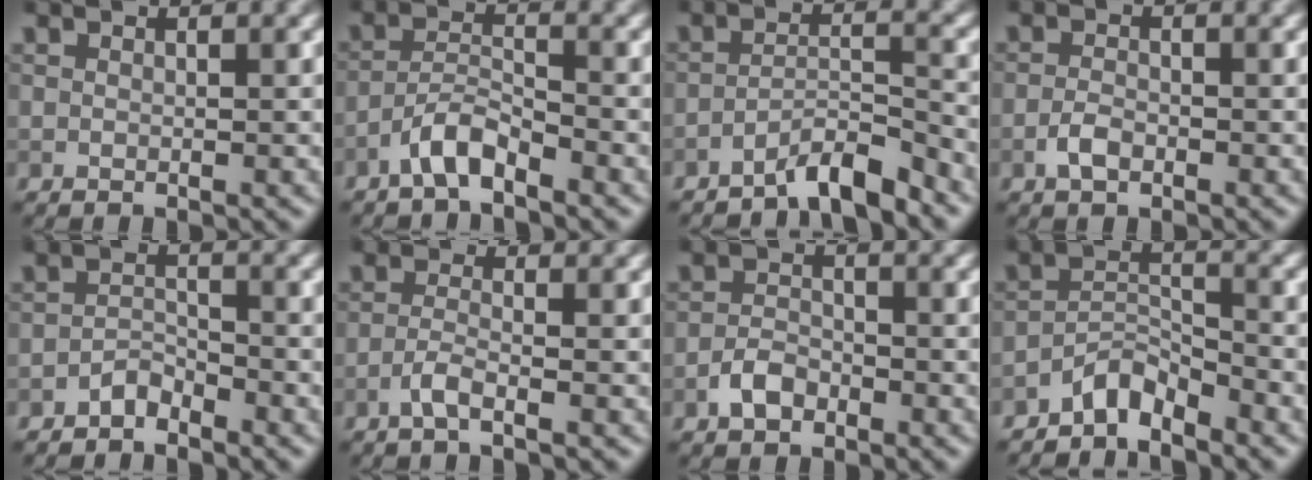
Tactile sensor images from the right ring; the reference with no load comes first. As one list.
[{"total": 2.9, "force": [-2.3, 0.6, 1.7], "torque": [-0.031, 0.011, -0.049]}, {"total": 4.0, "force": [-3.4, 0.5, 2.0], "torque": [-0.030, 0.009, -0.070]}, {"total": 1.7, "force": [-0.9, 0.8, 1.2], "torque": [-0.024, 0.001, -0.021]}, {"total": 1.7, "force": [-1.5, 0.6, 0.5], "torque": [-0.007, 0.008, -0.031]}, {"total": 1.7, "force": [-1.0, 0.3, 1.3], "torque": [-0.029, 0.005, -0.027]}, {"total": 2.2, "force": [-1.4, 1.2, 1.1], "torque": [-0.020, 0.005, -0.031]}, {"total": 3.0, "force": [-2.8, 0.7, 1.0], "torque": [-0.015, 0.012, -0.058]}]